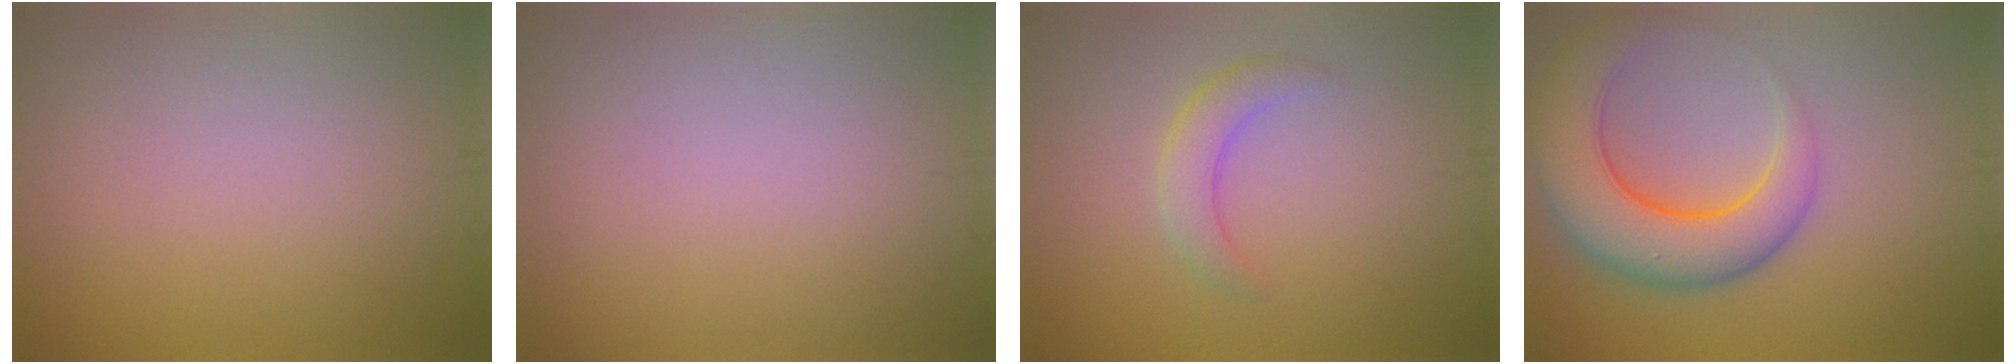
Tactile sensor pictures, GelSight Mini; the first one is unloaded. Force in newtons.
{"total": 0.0}
{"total": 2.6, "press": 2.6, "slide": 0.3}
{"total": 7.7, "press": 7.7, "slide": 0.6}